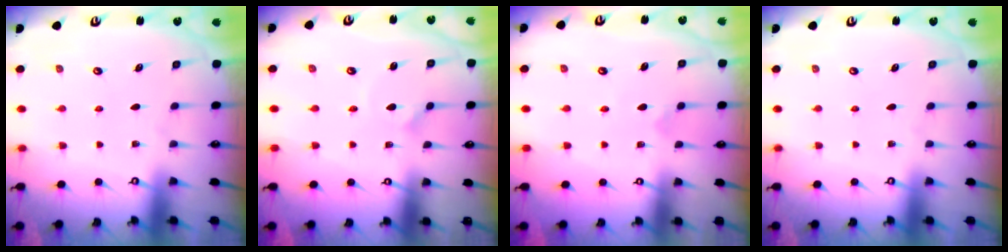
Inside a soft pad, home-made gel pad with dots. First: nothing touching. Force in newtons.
{"total": 2.0, "press": 2.0, "slide": 0.1}
{"total": 2.9, "press": 2.9, "slide": 0.6}
{"total": 0.0}